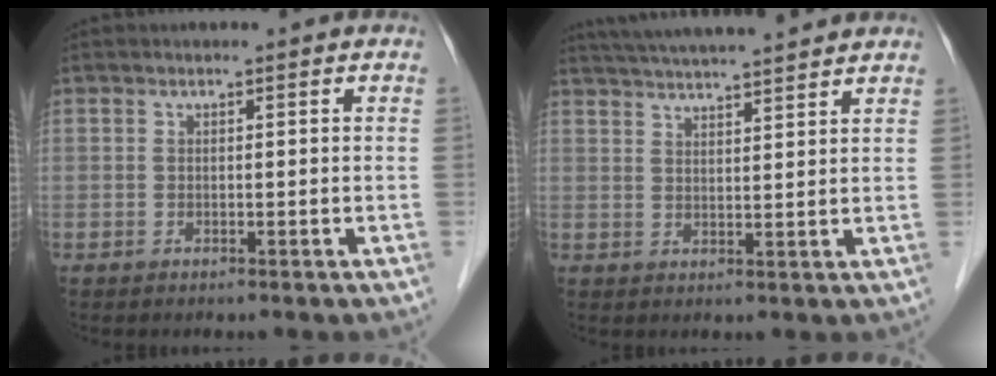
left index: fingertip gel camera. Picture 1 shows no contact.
{"total": 14.5, "force": [13.1, 1.1, 6.1], "torque": [-0.109, 0.035, 0.193]}